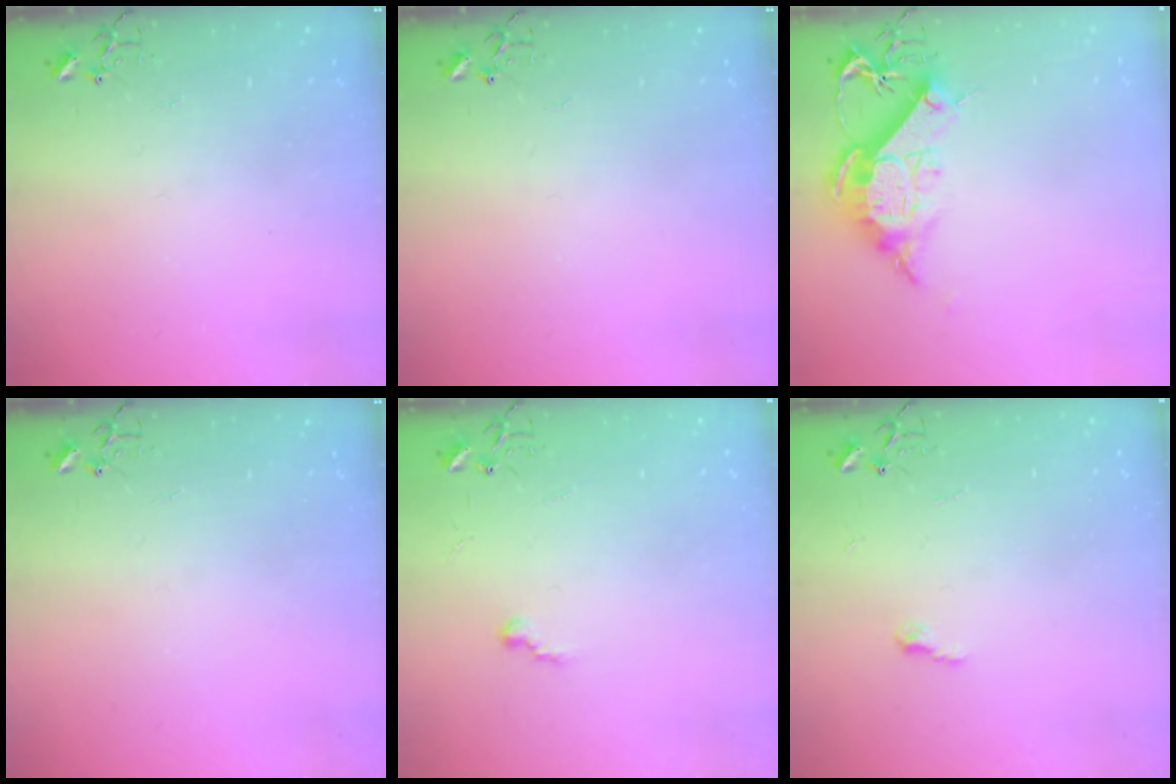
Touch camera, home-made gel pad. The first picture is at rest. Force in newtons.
{"total": 0.0}
{"total": 13.0, "press": 13.0, "slide": 1.1}
{"total": 0.0}
{"total": 5.3, "press": 5.3, "slide": 0.5}
{"total": 5.9, "press": 5.9, "slide": 0.4}